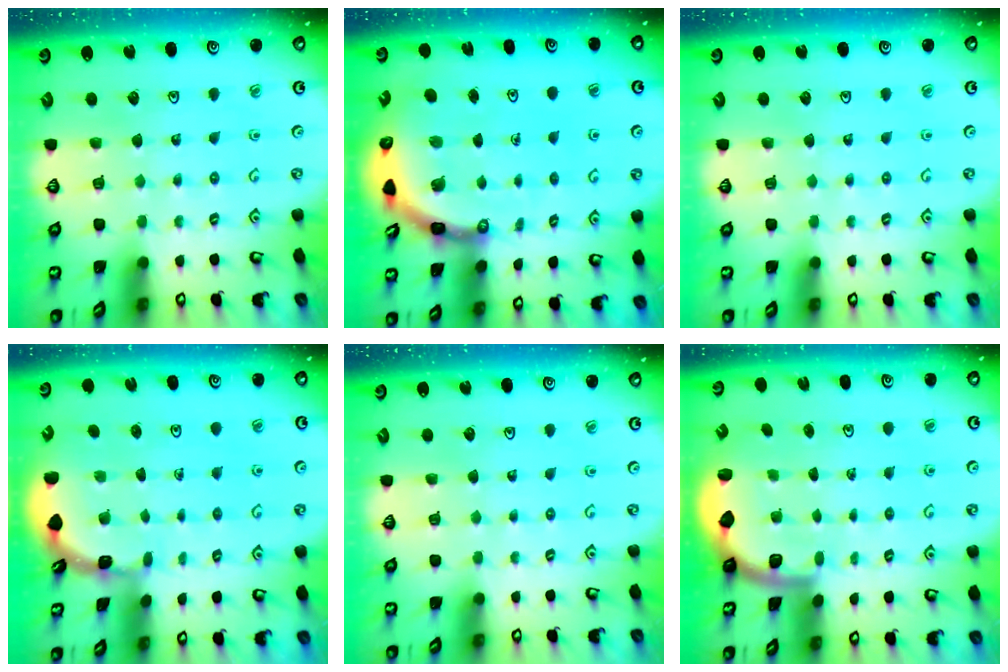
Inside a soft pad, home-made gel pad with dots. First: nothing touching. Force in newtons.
{"total": 6.8, "press": 6.8, "slide": 0.7}
{"total": 0.0}
{"total": 1.7, "press": 1.7, "slide": 0.1}
{"total": 0.0}
{"total": 2.0, "press": 2.0, "slide": 0.5}